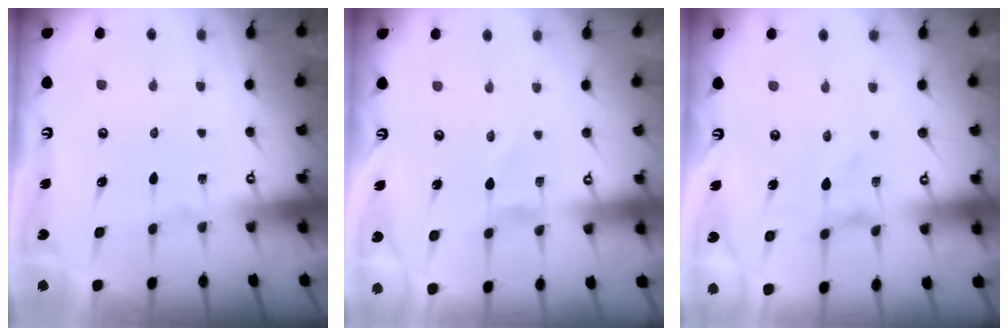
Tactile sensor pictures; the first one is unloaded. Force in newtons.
{"total": 0.0}
{"total": 0.0}